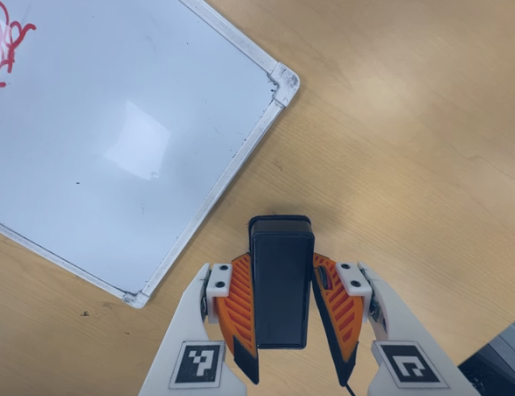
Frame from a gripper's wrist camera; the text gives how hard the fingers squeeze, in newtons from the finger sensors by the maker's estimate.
{"total": 6.2, "left": 4.9, "right": 7.6}